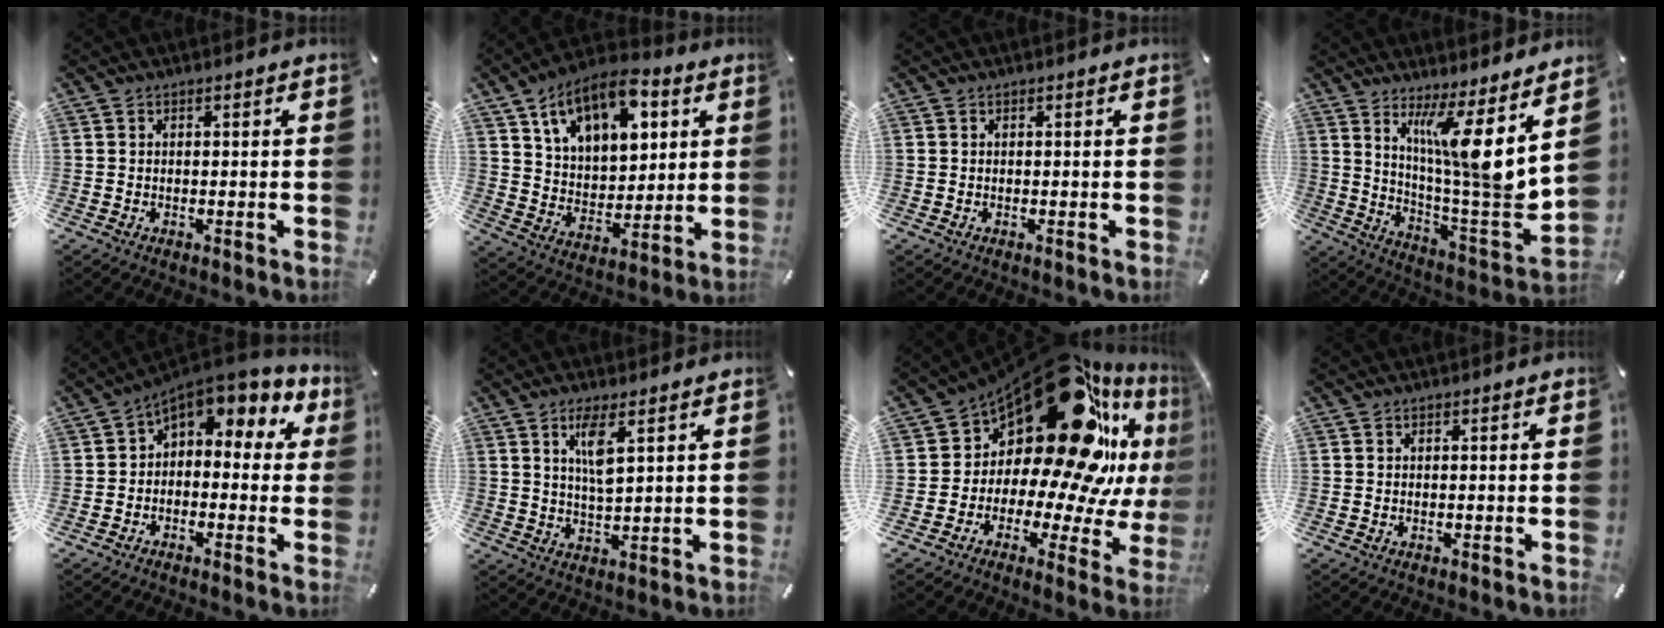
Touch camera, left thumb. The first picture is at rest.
{"total": 14.9, "force": [8.7, 9.2, 7.9], "torque": [-0.139, -0.036, 0.157]}
{"total": 0.0}
{"total": 14.3, "force": [7.6, 0.2, 12.1], "torque": [-0.190, -0.085, 0.113]}
{"total": 5.8, "force": [2.0, 3.8, 3.9], "torque": [-0.065, -0.014, 0.036]}
{"total": 6.5, "force": [3.1, 1.5, 5.5], "torque": [-0.101, -0.006, 0.048]}
{"total": 27.7, "force": [12.7, 14.0, 20.3], "torque": [-0.301, -0.128, 0.227]}
{"total": 0.0}